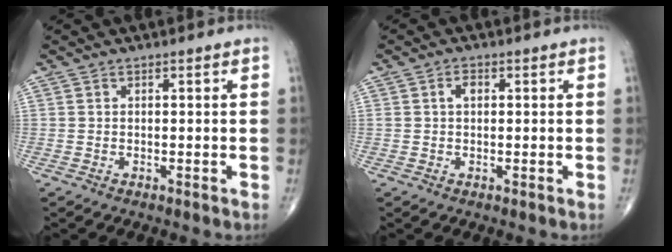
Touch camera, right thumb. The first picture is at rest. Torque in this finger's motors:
{"motor_torque": [0.41, 0.73, 0.42, 0.27, 0.00]}